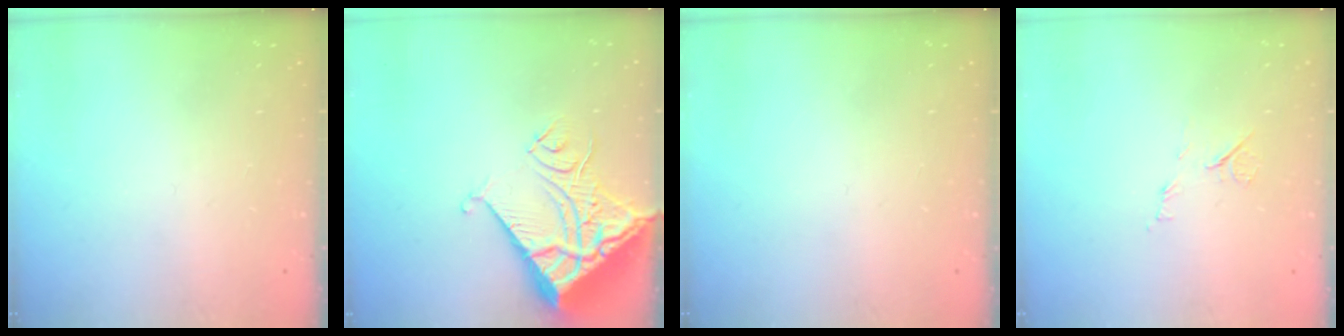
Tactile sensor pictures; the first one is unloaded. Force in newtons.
{"total": 11.2, "press": 11.1, "slide": 1.5}
{"total": 0.0}
{"total": 6.3, "press": 6.3, "slide": 0.6}